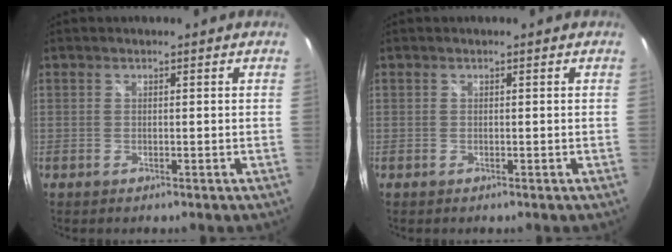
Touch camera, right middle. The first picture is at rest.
{"total": 0.0}